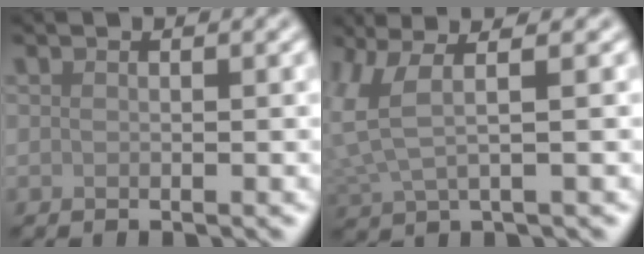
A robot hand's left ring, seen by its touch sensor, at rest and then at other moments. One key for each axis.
{"total": 4.0, "fx": 1.2, "fy": 1.1, "fz": 3.6, "tx": -0.092, "ty": 0.005, "tz": 0.027}